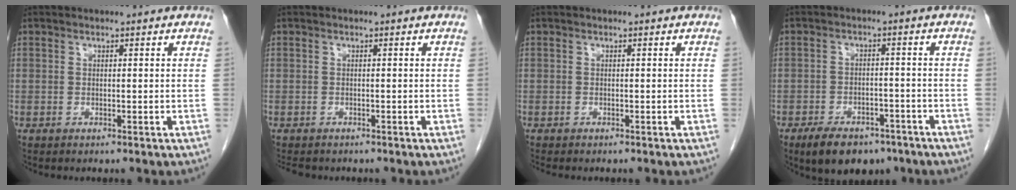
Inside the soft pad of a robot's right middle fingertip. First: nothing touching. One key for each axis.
{"total": 3.6, "fx": -3.1, "fy": 1.5, "fz": 1.2, "tx": -0.023, "ty": -0.007, "tz": -0.042}
{"total": 1.2, "fx": -1.1, "fy": 0.3, "fz": 0.5, "tx": -0.013, "ty": -0.005, "tz": -0.015}
{"total": 9.2, "fx": -6.6, "fy": 4.7, "fz": 4.5, "tx": -0.068, "ty": 0.002, "tz": -0.099}